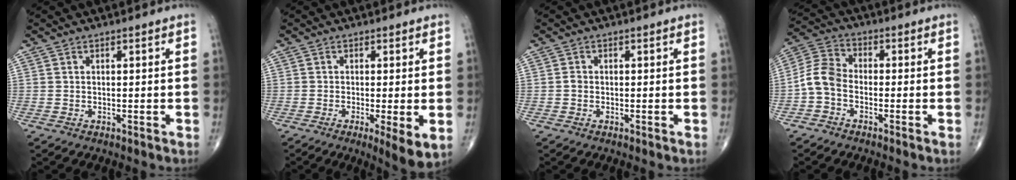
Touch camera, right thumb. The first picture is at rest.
{"total": 5.7, "force": [-1.3, 1.2, 5.4], "torque": [-0.093, -0.019, -0.024]}
{"total": 1.5, "force": [-0.4, 1.3, 0.7], "torque": [-0.004, 0.005, -0.010]}
{"total": 6.3, "force": [-2.0, 4.3, 4.1], "torque": [-0.076, 0.024, -0.056]}